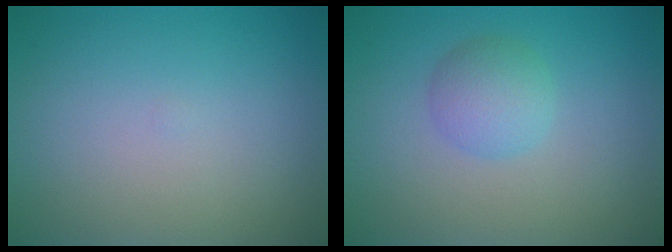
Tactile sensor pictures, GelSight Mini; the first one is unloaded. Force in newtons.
{"total": 2.5, "press": 2.5, "slide": 0.1}